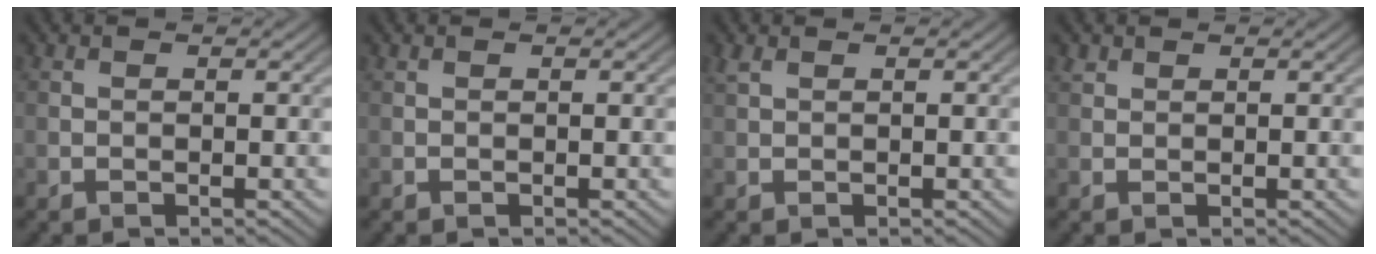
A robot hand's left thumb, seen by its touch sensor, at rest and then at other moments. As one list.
[{"total": 0.0}, {"total": 1.3, "force": [1.0, 0.5, 0.7], "torque": [-0.023, 0.006, 0.024]}, {"total": 0.9, "force": [0.8, 0.5, 0.2], "torque": [-0.005, 0.001, 0.018]}]